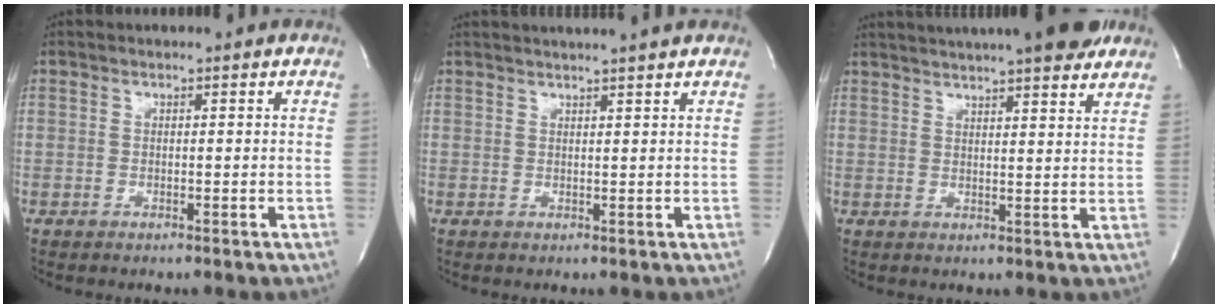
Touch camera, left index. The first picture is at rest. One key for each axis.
{"total": 6.2, "fx": 5.6, "fy": -0.7, "fz": 2.5, "tx": -0.034, "ty": 0.017, "tz": 0.067}
{"total": 18.0, "fx": 15.5, "fy": 2.1, "fz": 9.0, "tx": -0.145, "ty": 0.026, "tz": 0.205}